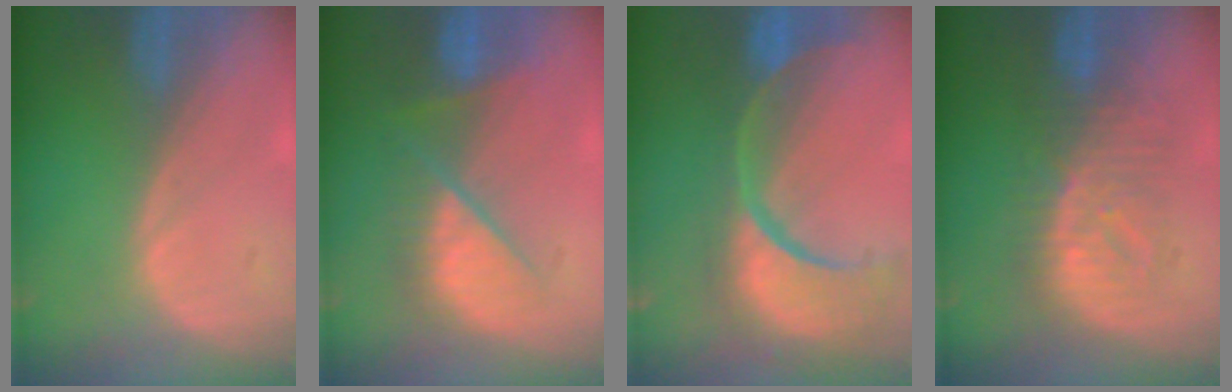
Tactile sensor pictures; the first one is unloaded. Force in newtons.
{"total": 8.6, "press": 7.9, "slide": 3.4}
{"total": 13.7, "press": 10.9, "slide": 8.4}
{"total": 8.3, "press": 8.2, "slide": 0.8}